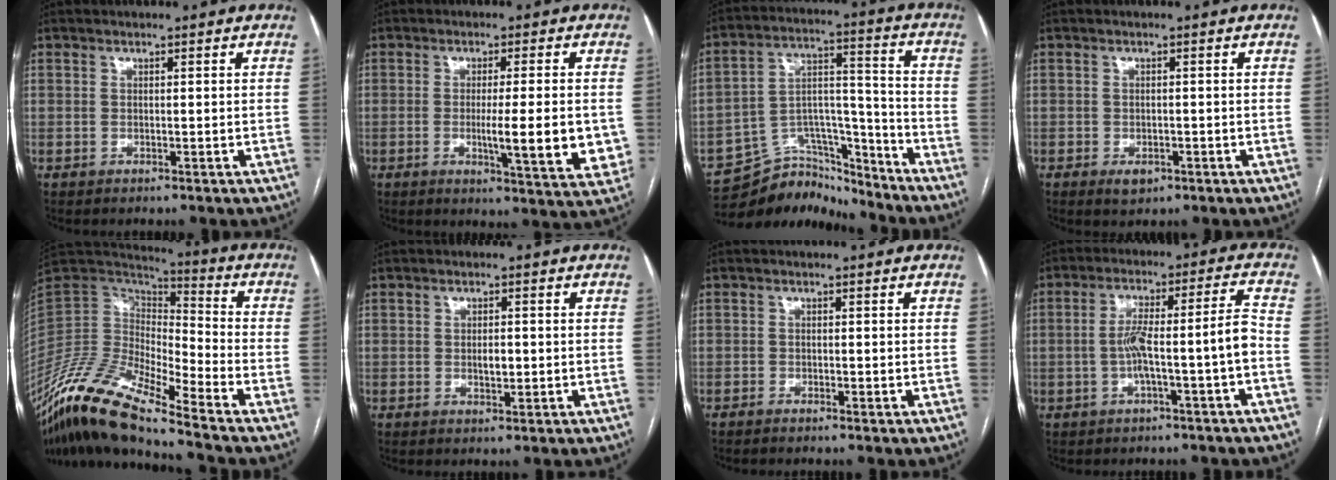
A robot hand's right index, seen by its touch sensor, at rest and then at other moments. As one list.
[{"total": 10.2, "force": [-1.4, 1.3, 10.0], "torque": [-0.130, -0.014, -0.017]}, {"total": 12.9, "force": [-12.3, 3.9, 1.2], "torque": [-0.009, 0.061, -0.205]}, {"total": 2.4, "force": [-1.3, 1.5, 1.4], "torque": [-0.020, 0.000, -0.010]}, {"total": 17.3, "force": [-13.2, 2.0, 10.9], "torque": [-0.220, -0.004, -0.252]}, {"total": 2.1, "force": [-0.2, 0.9, 1.8], "torque": [-0.032, 0.001, 0.000]}, {"total": 0.6, "force": [-0.6, 0.0, 0.2], "torque": [-0.005, -0.001, -0.011]}, {"total": 8.2, "force": [-2.5, -0.4, 7.9], "torque": [-0.140, 0.031, -0.035]}]